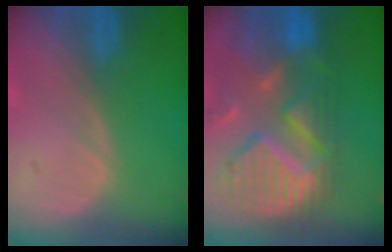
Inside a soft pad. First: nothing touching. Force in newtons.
{"total": 12.6, "press": 10.7, "slide": 6.8}